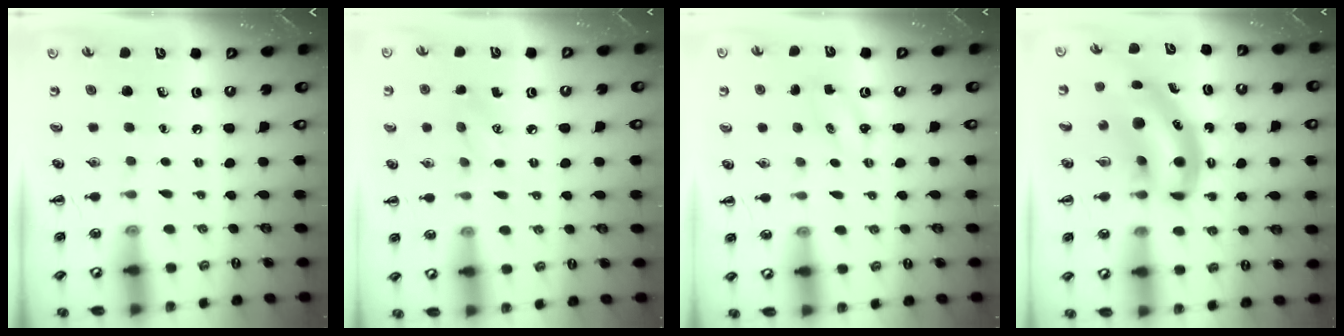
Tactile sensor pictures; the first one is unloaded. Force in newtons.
{"total": 5.6, "press": 5.5, "slide": 1.3}
{"total": 2.7, "press": 2.6, "slide": 0.8}
{"total": 10.8, "press": 10.4, "slide": 2.9}